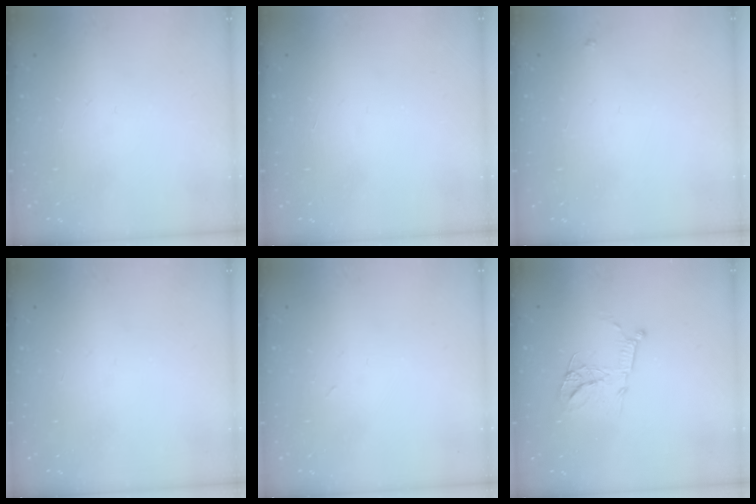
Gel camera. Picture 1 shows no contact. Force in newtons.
{"total": 1.5, "press": 1.5, "slide": 0.1}
{"total": 2.7, "press": 2.7, "slide": 0.3}
{"total": 0.0}
{"total": 2.9, "press": 2.9, "slide": 0.7}
{"total": 13.9, "press": 13.9, "slide": 1.2}